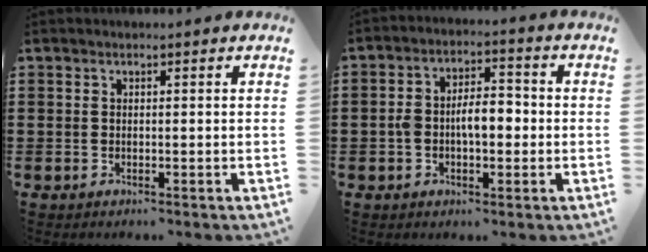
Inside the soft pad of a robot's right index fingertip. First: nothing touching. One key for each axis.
{"total": 5.8, "fx": -0.8, "fy": 1.9, "fz": 5.5, "tx": -0.110, "ty": 0.005, "tz": -0.021}